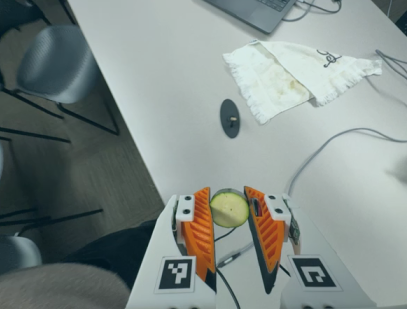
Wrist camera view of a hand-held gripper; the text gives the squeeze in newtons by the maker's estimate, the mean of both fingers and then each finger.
{"total": 12.2, "left": 12.6, "right": 11.9}